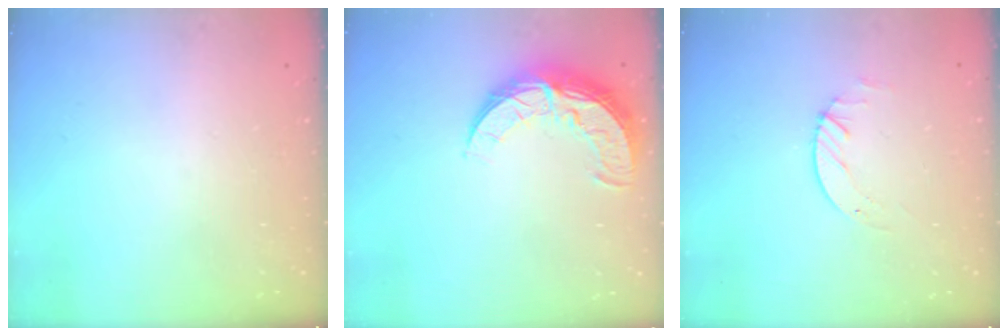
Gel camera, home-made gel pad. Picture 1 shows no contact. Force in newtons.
{"total": 10.3, "press": 10.3, "slide": 0.7}
{"total": 2.3, "press": 2.3, "slide": 0.3}